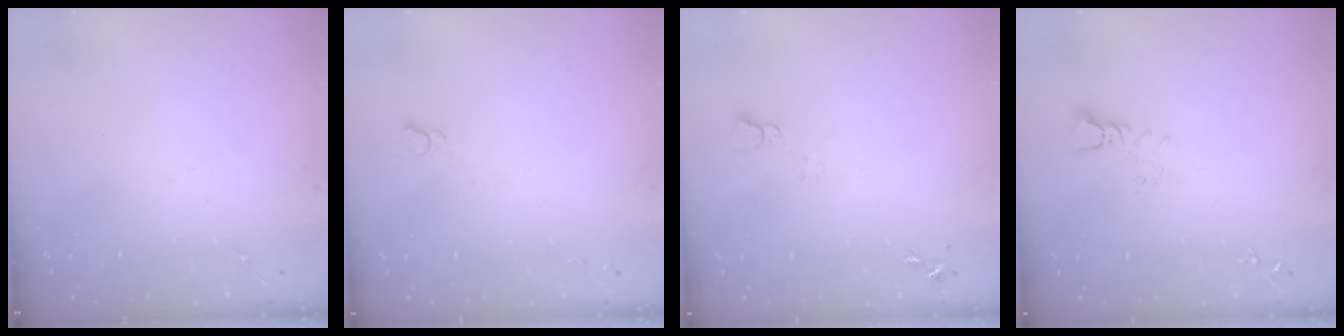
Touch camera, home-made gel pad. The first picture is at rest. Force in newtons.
{"total": 2.7, "press": 2.7, "slide": 0.3}
{"total": 3.7, "press": 3.7, "slide": 0.4}
{"total": 3.3, "press": 3.3, "slide": 0.2}